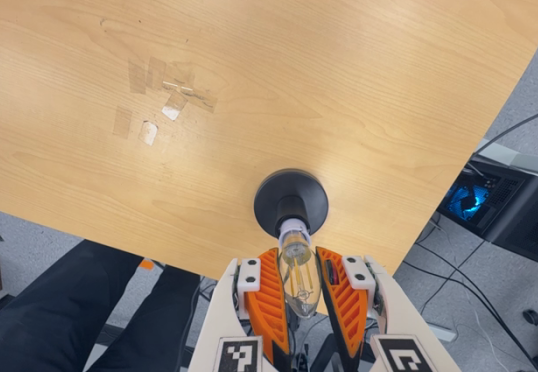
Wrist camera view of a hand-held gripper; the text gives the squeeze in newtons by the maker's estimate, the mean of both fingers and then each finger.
{"total": 11.7, "left": 11.8, "right": 11.7}